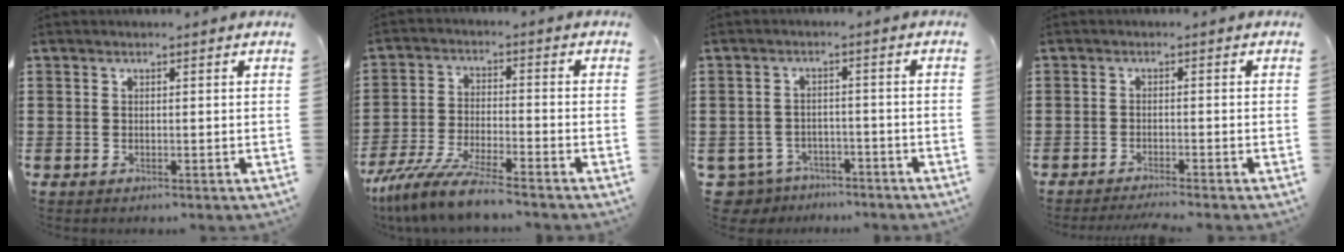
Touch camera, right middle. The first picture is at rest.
{"total": 7.8, "force": [-7.0, -0.1, 3.5], "torque": [-0.081, -0.010, -0.138]}
{"total": 3.8, "force": [-3.6, 1.1, 0.2], "torque": [-0.025, 0.000, -0.081]}
{"total": 1.5, "force": [-1.4, -0.2, 0.5], "torque": [-0.007, 0.001, -0.028]}